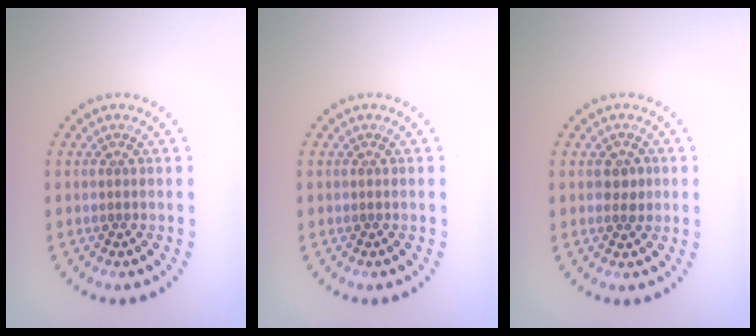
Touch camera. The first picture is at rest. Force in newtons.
{"total": 0.0}
{"total": 1.6, "press": 1.6, "slide": 0.3}